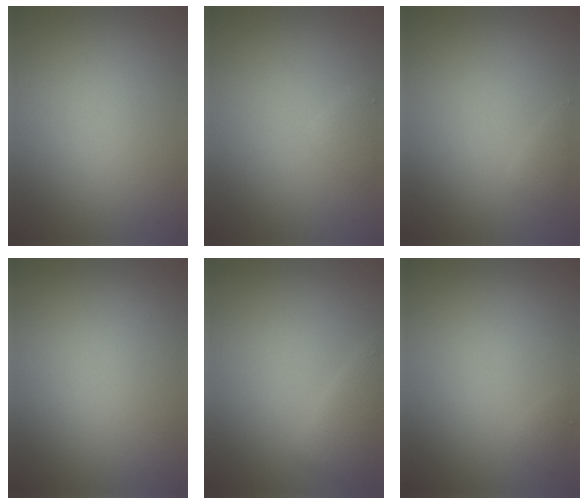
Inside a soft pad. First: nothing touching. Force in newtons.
{"total": 1.0, "press": 1.0, "slide": 0.1}
{"total": 0.8, "press": 0.8, "slide": 0.0}
{"total": 0.0}
{"total": 2.1, "press": 2.0, "slide": 0.2}
{"total": 0.5, "press": 0.5, "slide": 0.1}